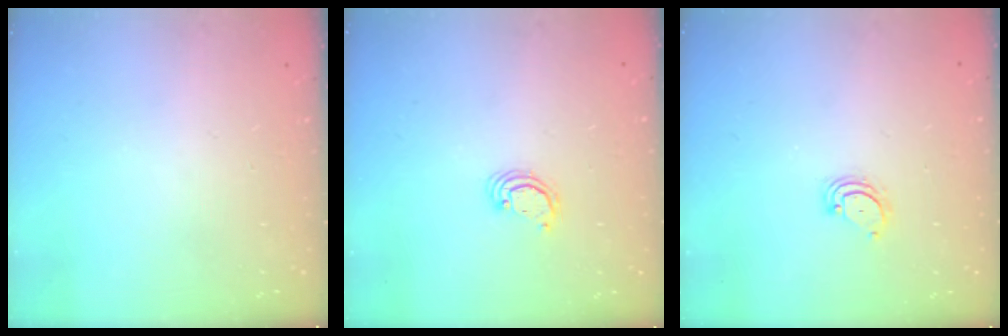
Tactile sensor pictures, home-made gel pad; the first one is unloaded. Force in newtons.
{"total": 2.4, "press": 2.4, "slide": 0.3}
{"total": 2.3, "press": 2.3, "slide": 0.2}